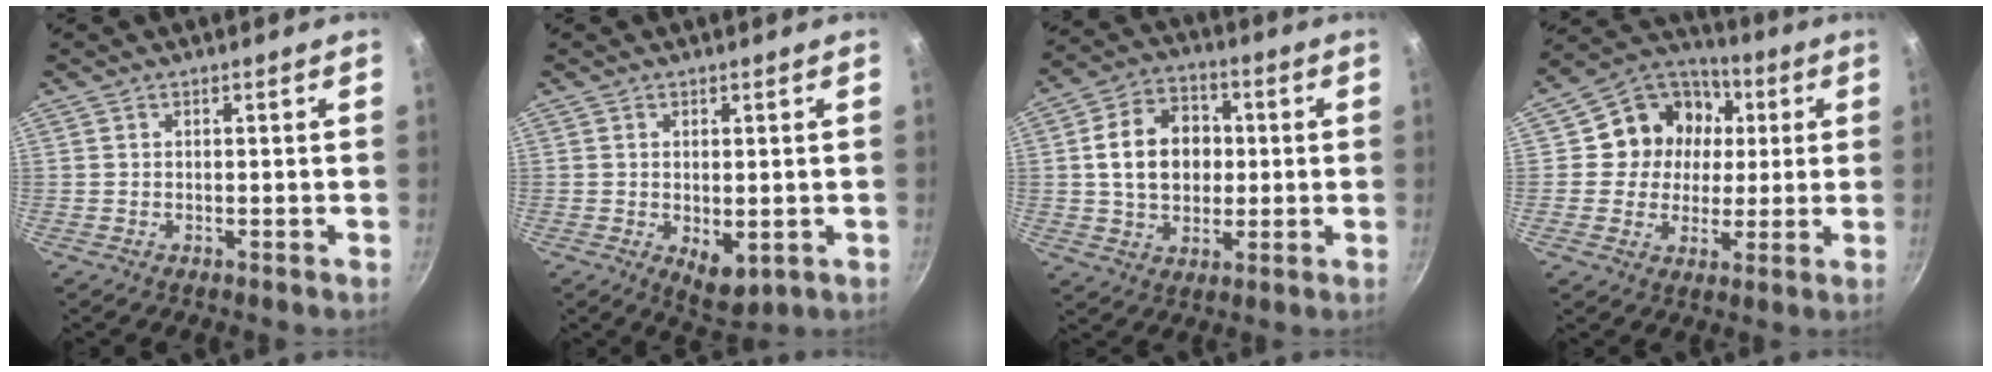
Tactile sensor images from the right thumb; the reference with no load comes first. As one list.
[{"total": 5.5, "force": [-0.8, 3.1, 4.5], "torque": [-0.056, -0.011, -0.001]}, {"total": 13.4, "force": [1.0, 10.3, 8.6], "torque": [-0.116, 0.019, 0.012]}, {"total": 14.2, "force": [2.6, 12.6, 5.9], "torque": [-0.070, 0.017, 0.028]}]